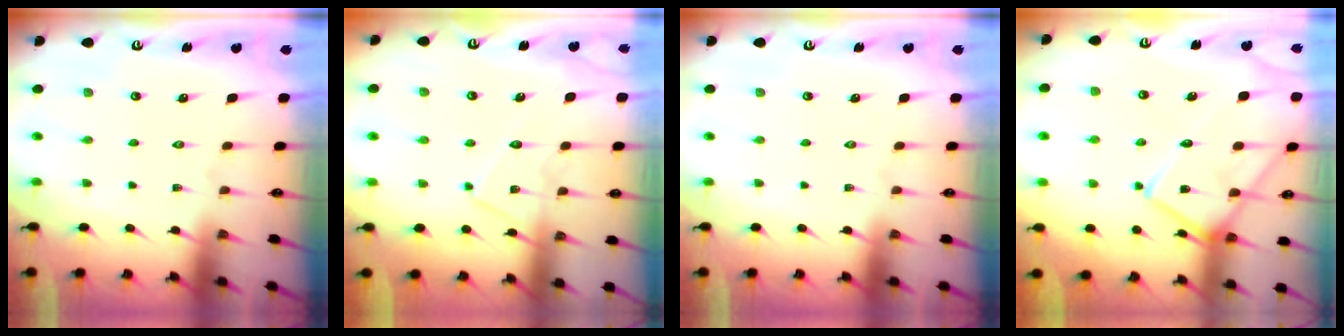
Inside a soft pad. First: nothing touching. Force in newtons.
{"total": 9.5, "press": 9.5, "slide": 0.6}
{"total": 0.0}
{"total": 15.2, "press": 15.1, "slide": 1.2}